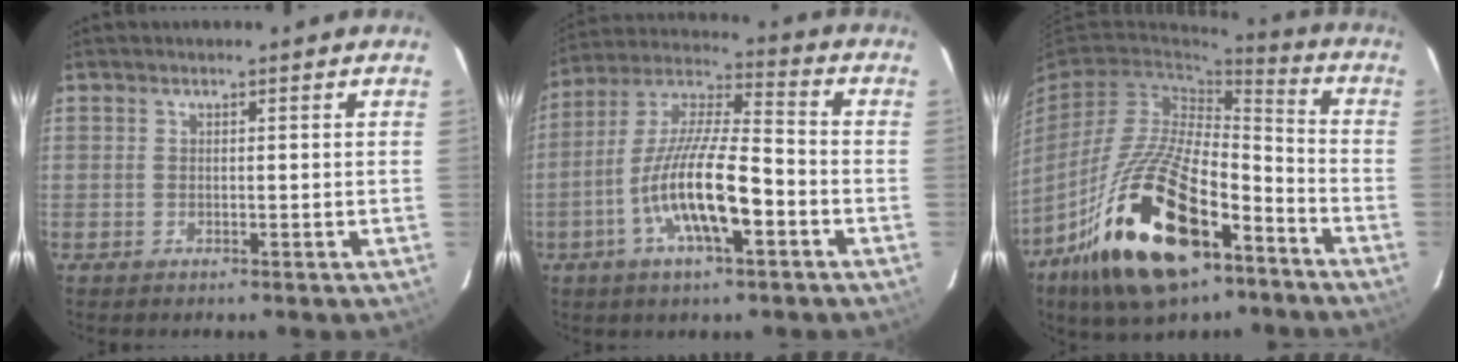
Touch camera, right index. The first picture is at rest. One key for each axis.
{"total": 15.4, "fx": -5.6, "fy": 3.7, "fz": 13.9, "tx": -0.274, "ty": -0.006, "tz": -0.108}
{"total": 24.8, "fx": -13.6, "fy": 10.8, "fz": 17.8, "tx": -0.341, "ty": -0.010, "tz": -0.228}